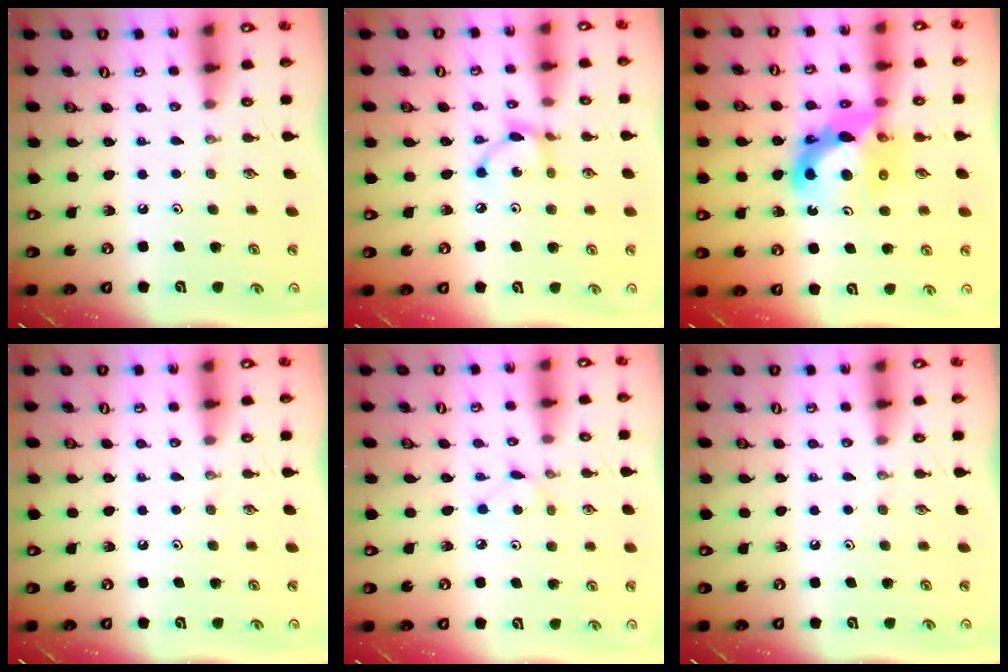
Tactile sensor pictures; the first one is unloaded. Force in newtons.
{"total": 5.7, "press": 5.7, "slide": 0.2}
{"total": 12.7, "press": 12.6, "slide": 1.3}
{"total": 0.0}
{"total": 2.2, "press": 2.2, "slide": 0.3}
{"total": 0.0}